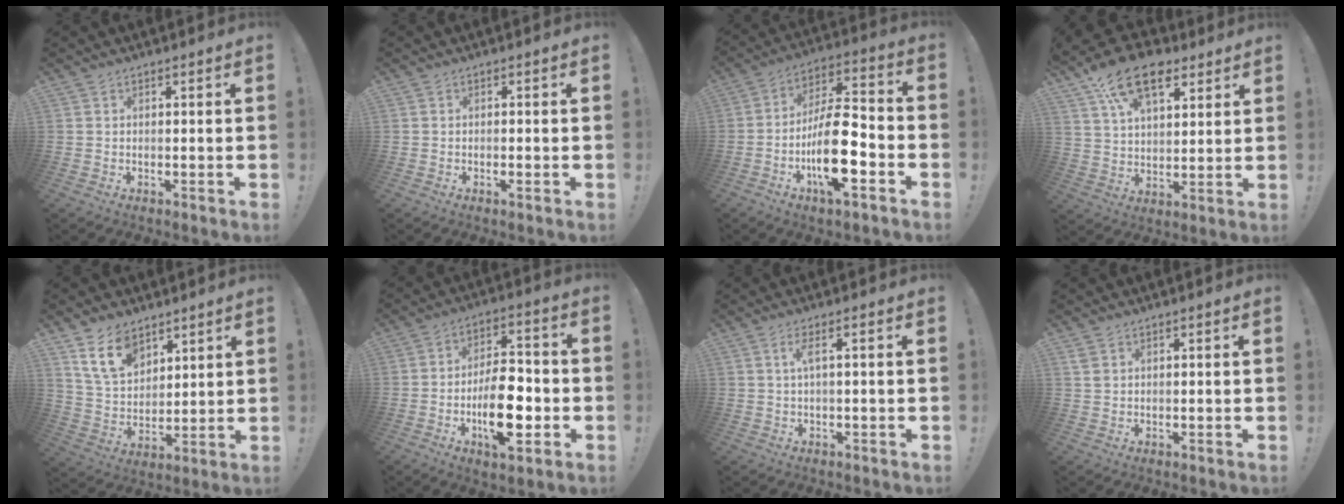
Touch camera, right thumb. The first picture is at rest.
{"total": 1.2, "force": [-0.7, 0.0, 1.1], "torque": [-0.025, 0.003, -0.010]}
{"total": 18.5, "force": [-6.1, 6.8, 16.1], "torque": [-0.304, 0.030, -0.098]}
{"total": 16.0, "force": [9.6, 9.0, 9.2], "torque": [-0.151, -0.049, 0.176]}
{"total": 12.7, "force": [8.3, 7.7, 5.8], "torque": [-0.104, -0.047, 0.162]}
{"total": 16.2, "force": [-4.6, 7.6, 13.5], "torque": [-0.232, 0.014, -0.076]}
{"total": 3.4, "force": [0.4, 0.2, 3.4], "torque": [-0.066, 0.002, 0.002]}
{"total": 2.0, "force": [1.1, 1.3, 1.0], "torque": [-0.017, 0.000, 0.020]}